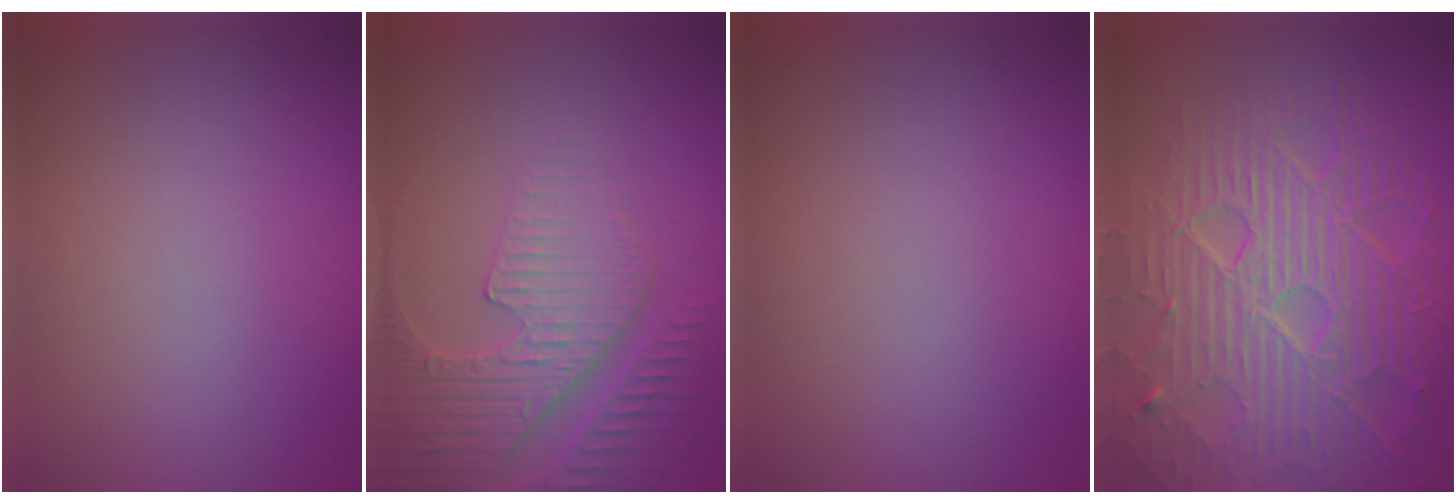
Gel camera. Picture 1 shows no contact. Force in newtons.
{"total": 4.3, "press": 4.2, "slide": 0.8}
{"total": 0.0}
{"total": 10.9, "press": 6.9, "slide": 8.5}